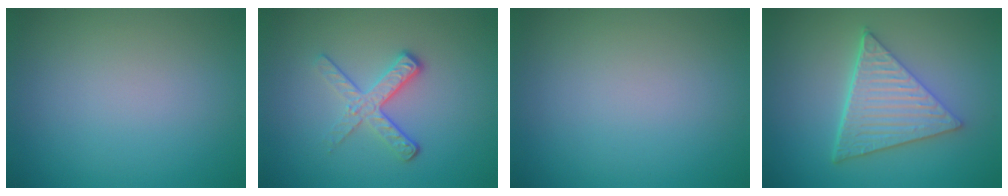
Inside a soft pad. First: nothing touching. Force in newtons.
{"total": 3.4, "press": 2.4, "slide": 2.4}
{"total": 0.0}
{"total": 6.1, "press": 4.5, "slide": 4.1}